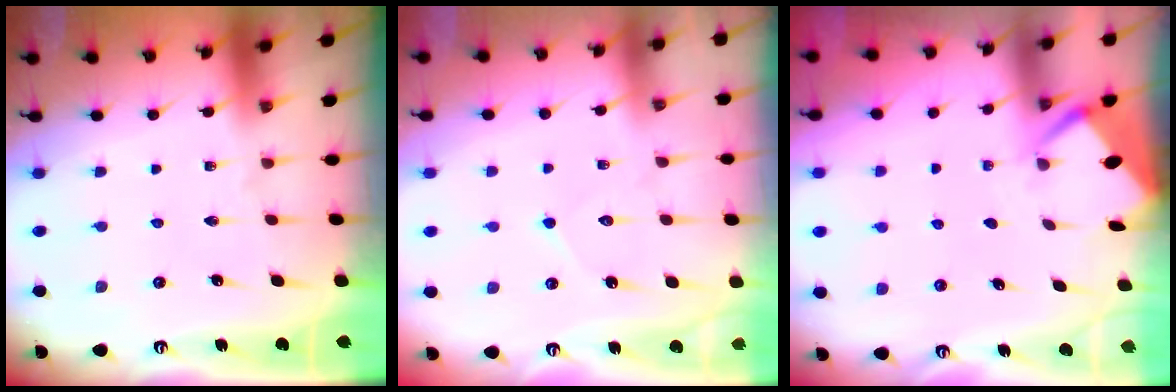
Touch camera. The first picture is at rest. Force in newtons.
{"total": 5.5, "press": 5.5, "slide": 0.5}
{"total": 2.8, "press": 2.8, "slide": 0.3}